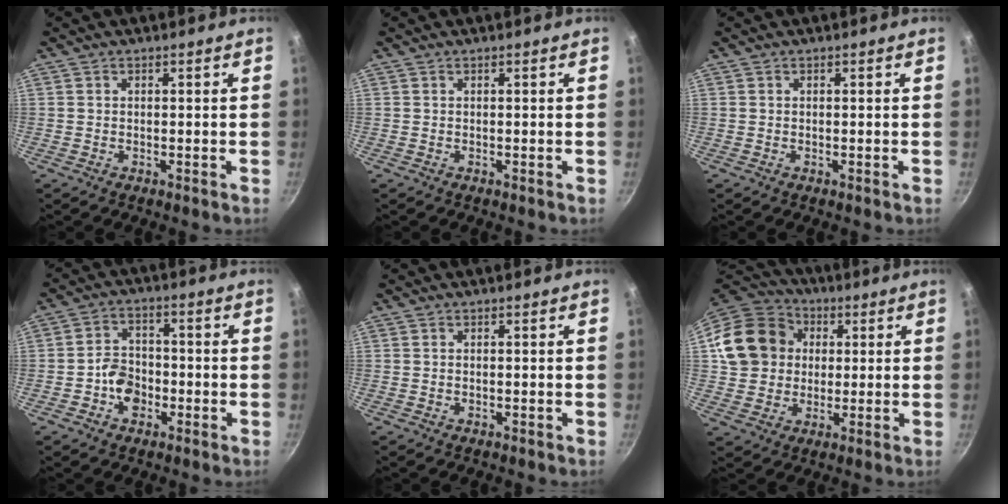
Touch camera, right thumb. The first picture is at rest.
{"total": 0.0}
{"total": 0.0}
{"total": 6.2, "force": [-2.2, 4.8, 3.4], "torque": [-0.032, 0.022, -0.044]}
{"total": 0.0}
{"total": 15.8, "force": [3.0, 13.8, 7.3], "torque": [-0.120, 0.028, 0.047]}